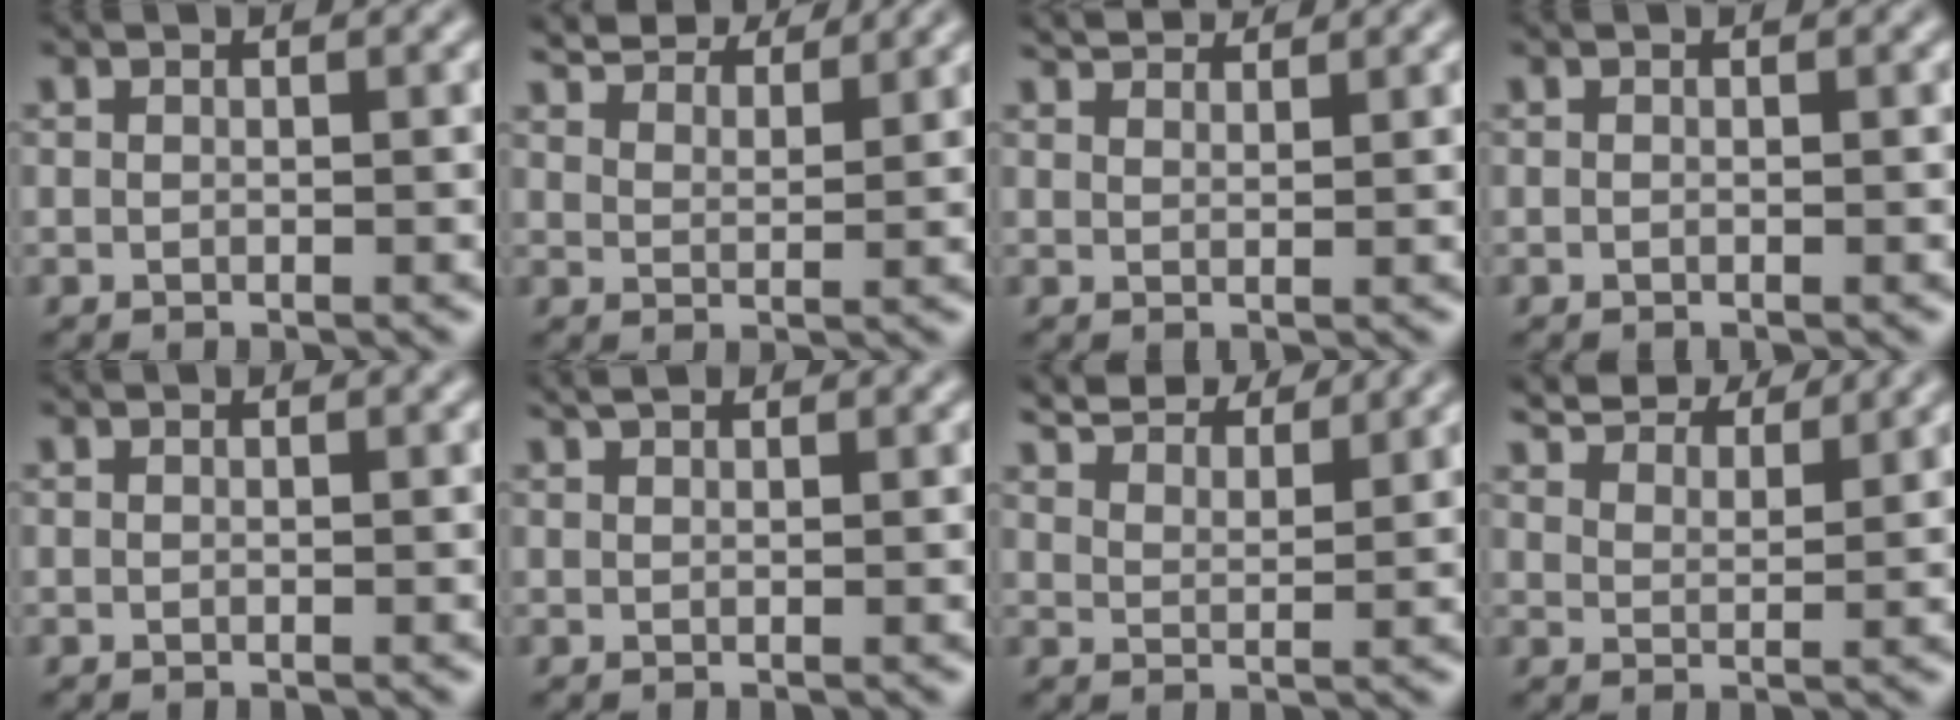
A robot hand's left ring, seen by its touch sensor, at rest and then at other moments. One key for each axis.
{"total": 6.5, "fx": 6.0, "fy": 1.3, "fz": 2.3, "tx": -0.044, "ty": 0.014, "tz": 0.081}
{"total": 2.5, "fx": 2.4, "fy": 0.3, "fz": 0.6, "tx": -0.014, "ty": 0.005, "tz": 0.038}
{"total": 0.0}
{"total": 0.0}
{"total": 1.5, "fx": 1.3, "fy": 0.4, "fz": 0.6, "tx": -0.012, "ty": 0.001, "tz": 0.021}
{"total": 6.8, "fx": 6.1, "fy": 1.4, "fz": 2.6, "tx": -0.046, "ty": 0.017, "tz": 0.081}
{"total": 7.7, "fx": 6.9, "fy": 1.8, "fz": 2.9, "tx": -0.054, "ty": 0.015, "tz": 0.094}